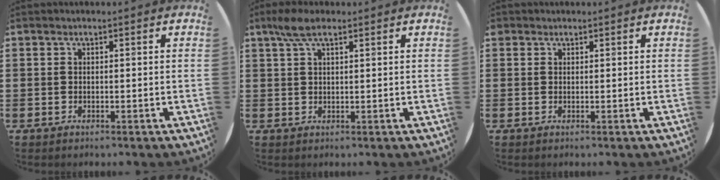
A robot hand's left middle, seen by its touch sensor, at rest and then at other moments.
{"total": 3.9, "force": [2.4, 1.2, 2.7], "torque": [-0.058, 0.007, 0.043]}
{"total": 0.6, "force": [0.5, 0.3, -0.1], "torque": [0.002, 0.004, 0.009]}